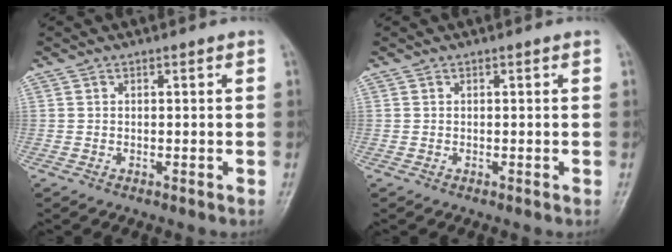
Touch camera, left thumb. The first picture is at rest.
{"total": 0.0}